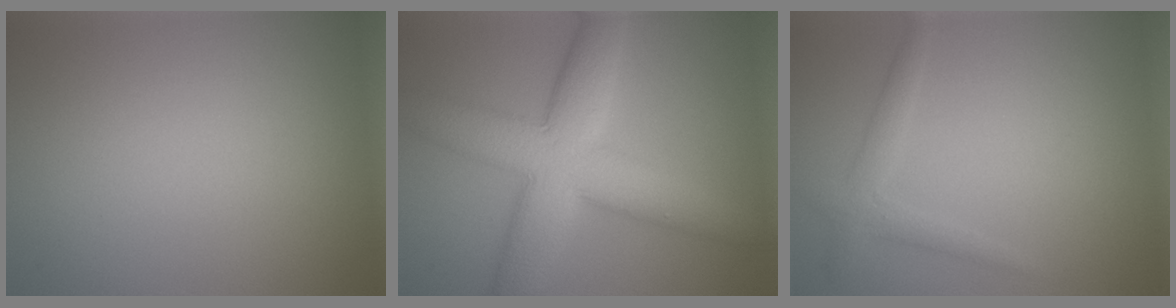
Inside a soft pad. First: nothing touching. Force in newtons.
{"total": 9.7, "press": 9.7, "slide": 0.3}
{"total": 2.0, "press": 2.0, "slide": 0.1}